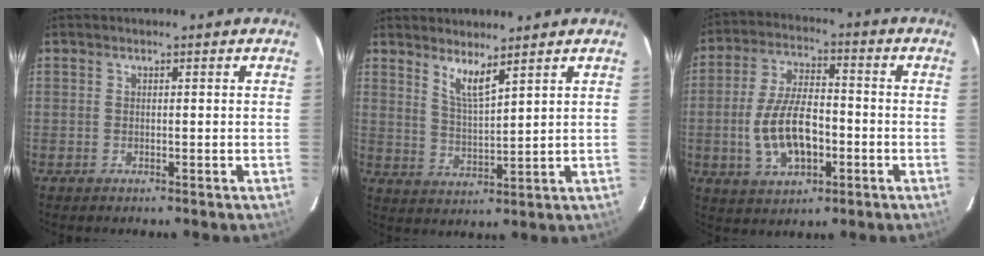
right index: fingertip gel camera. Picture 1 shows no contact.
{"total": 5.1, "force": [3.8, 0.5, 3.3], "torque": [-0.064, -0.009, 0.072]}
{"total": 12.4, "force": [-3.0, 6.1, 10.4], "torque": [-0.211, 0.006, -0.045]}